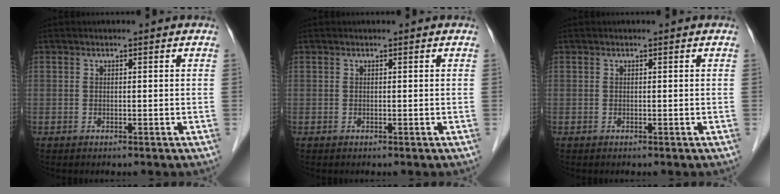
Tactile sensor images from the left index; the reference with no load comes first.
{"total": 0.0}
{"total": 0.0}